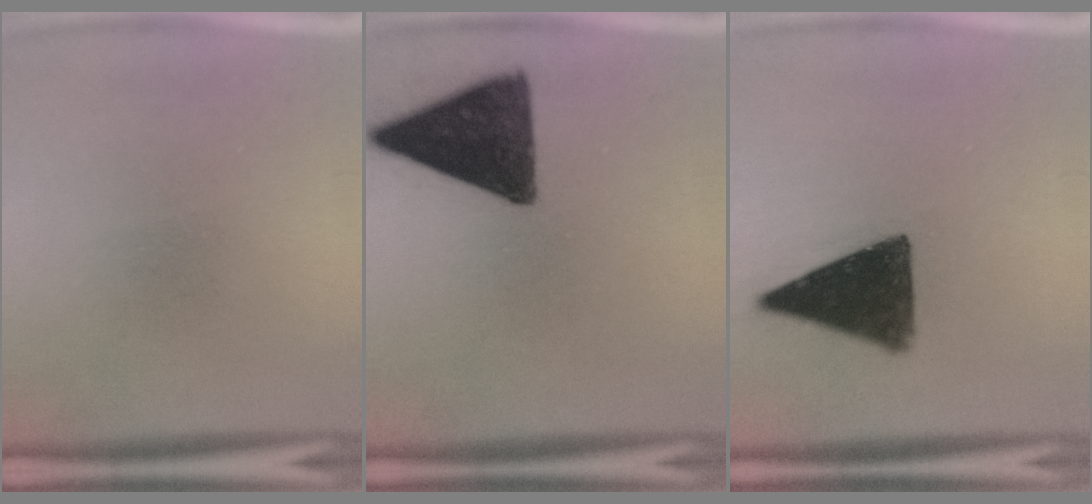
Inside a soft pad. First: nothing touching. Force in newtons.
{"total": 14.0}
{"total": 14.1}